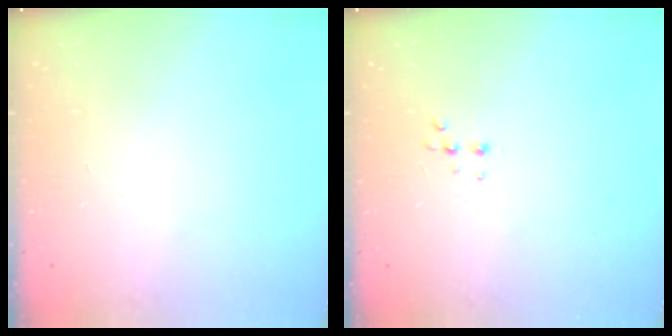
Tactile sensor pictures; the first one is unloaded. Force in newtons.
{"total": 4.4, "press": 4.3, "slide": 1.0}